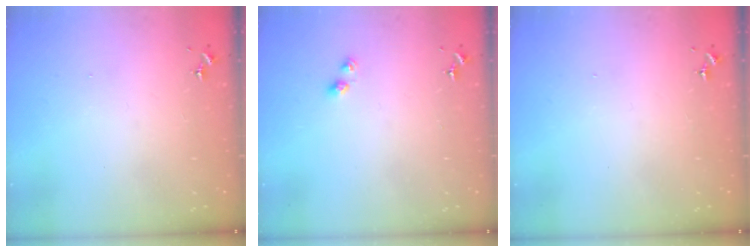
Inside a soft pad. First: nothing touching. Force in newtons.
{"total": 4.3, "press": 4.3, "slide": 0.4}
{"total": 0.0}